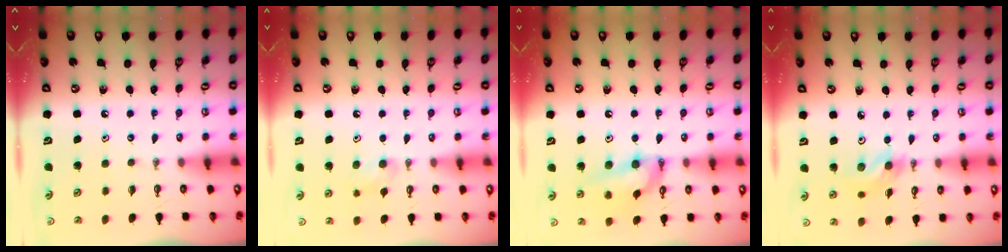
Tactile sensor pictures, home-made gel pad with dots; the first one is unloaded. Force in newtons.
{"total": 6.7, "press": 6.6, "slide": 1.5}
{"total": 13.9, "press": 13.5, "slide": 3.3}
{"total": 7.5, "press": 7.2, "slide": 2.1}